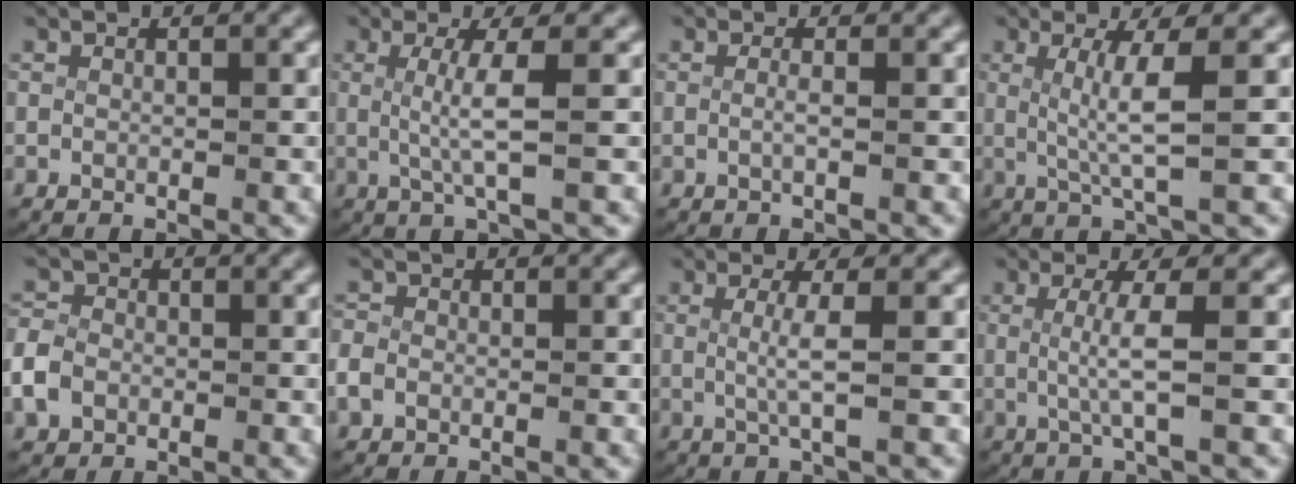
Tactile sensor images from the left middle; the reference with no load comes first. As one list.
[{"total": 3.7, "force": [0.1, -0.2, 3.7], "torque": [-0.074, -0.008, 0.006]}, {"total": 1.1, "force": [-0.4, -0.2, 1.0], "torque": [-0.026, -0.007, -0.006]}, {"total": 4.3, "force": [0.7, -0.1, 4.3], "torque": [-0.076, -0.009, 0.018]}, {"total": 2.9, "force": [-0.8, 2.5, 1.1], "torque": [-0.039, -0.006, -0.015]}, {"total": 1.8, "force": [-0.5, 1.5, 0.8], "torque": [-0.032, -0.005, -0.009]}, {"total": 2.7, "force": [0.2, -0.3, 2.7], "torque": [-0.059, -0.009, 0.010]}, {"total": 3.4, "force": [0.1, -0.3, 3.3], "torque": [-0.070, -0.006, 0.005]}]